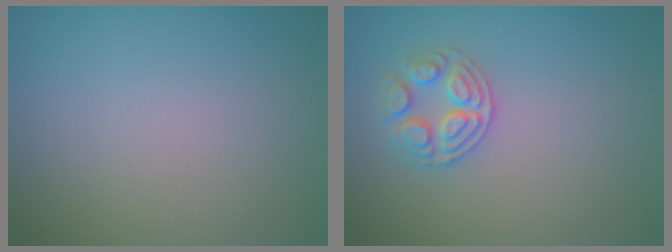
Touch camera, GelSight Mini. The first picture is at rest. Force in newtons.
{"total": 2.6, "press": 2.6, "slide": 0.4}